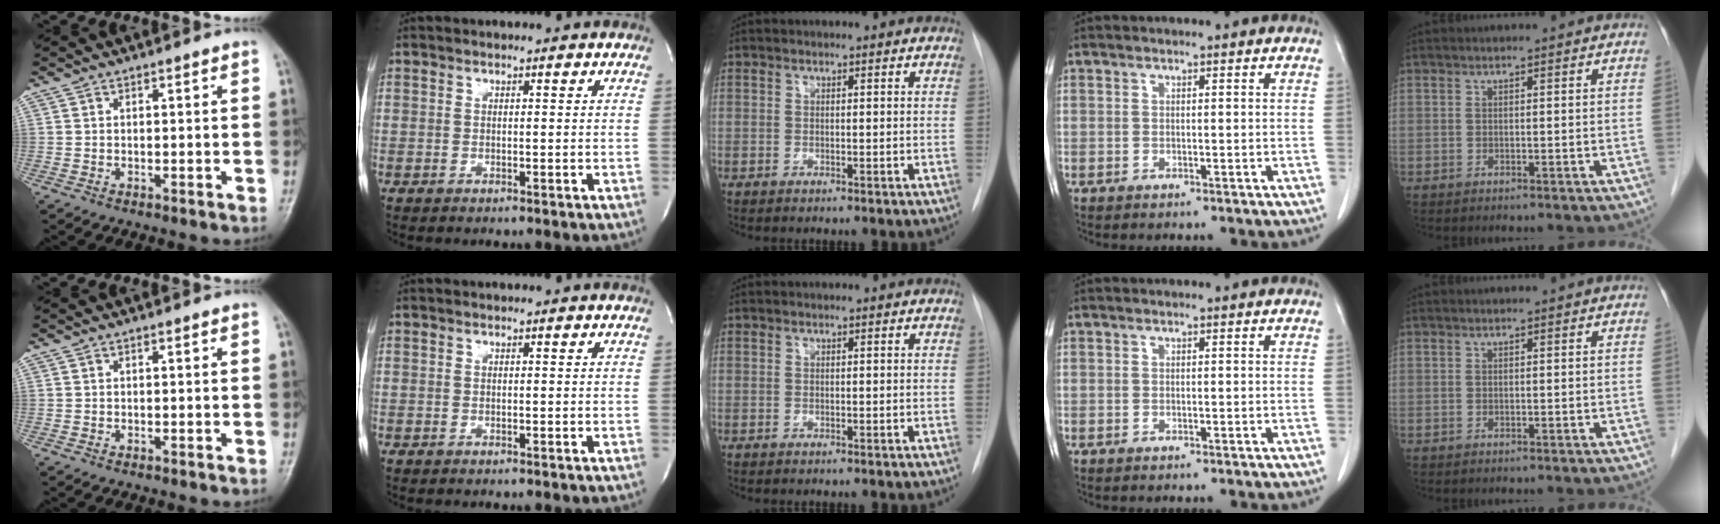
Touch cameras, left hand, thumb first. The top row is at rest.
{}